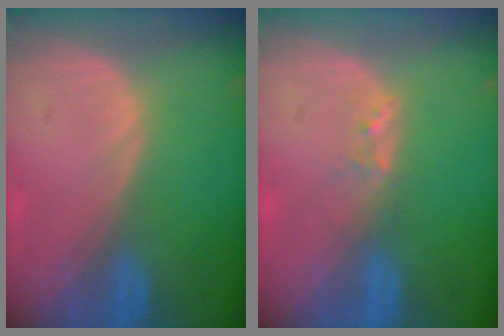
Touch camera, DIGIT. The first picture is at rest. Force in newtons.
{"total": 1.6, "press": 1.5, "slide": 0.3}